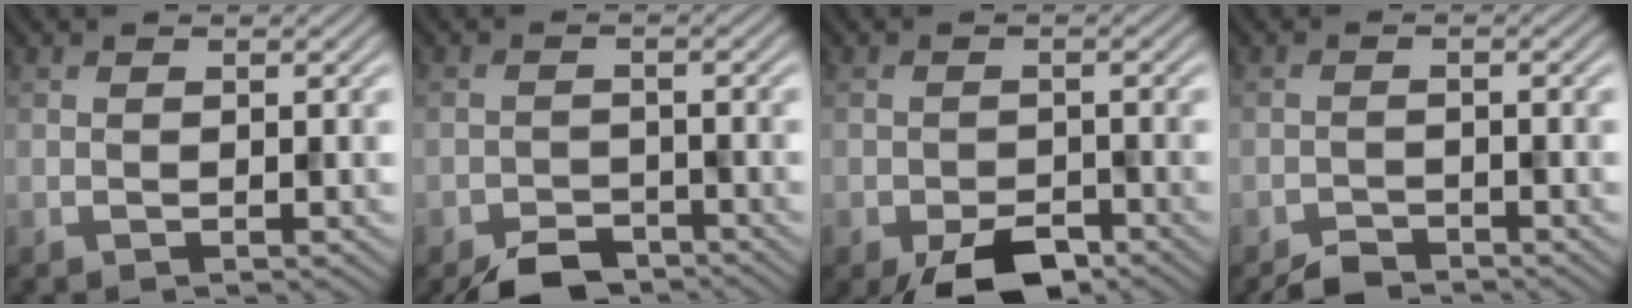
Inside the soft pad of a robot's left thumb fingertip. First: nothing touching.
{"total": 4.5, "force": [-3.7, 1.8, 1.8], "torque": [-0.029, -0.004, -0.068]}
{"total": 5.7, "force": [-3.9, 2.7, 3.2], "torque": [-0.050, -0.007, -0.062]}
{"total": 2.3, "force": [-2.1, 0.6, 0.6], "torque": [-0.009, 0.002, -0.042]}